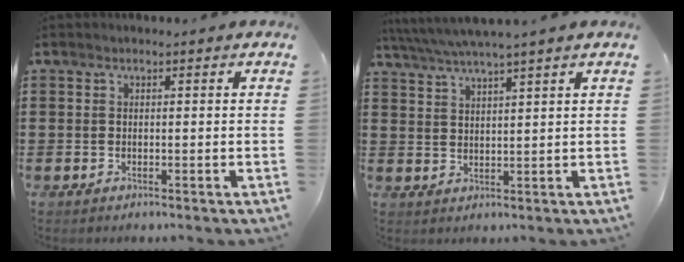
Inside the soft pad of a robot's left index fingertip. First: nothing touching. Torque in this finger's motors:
{"motor_torque": [2.14, 0.00, 0.39, 0.21]}